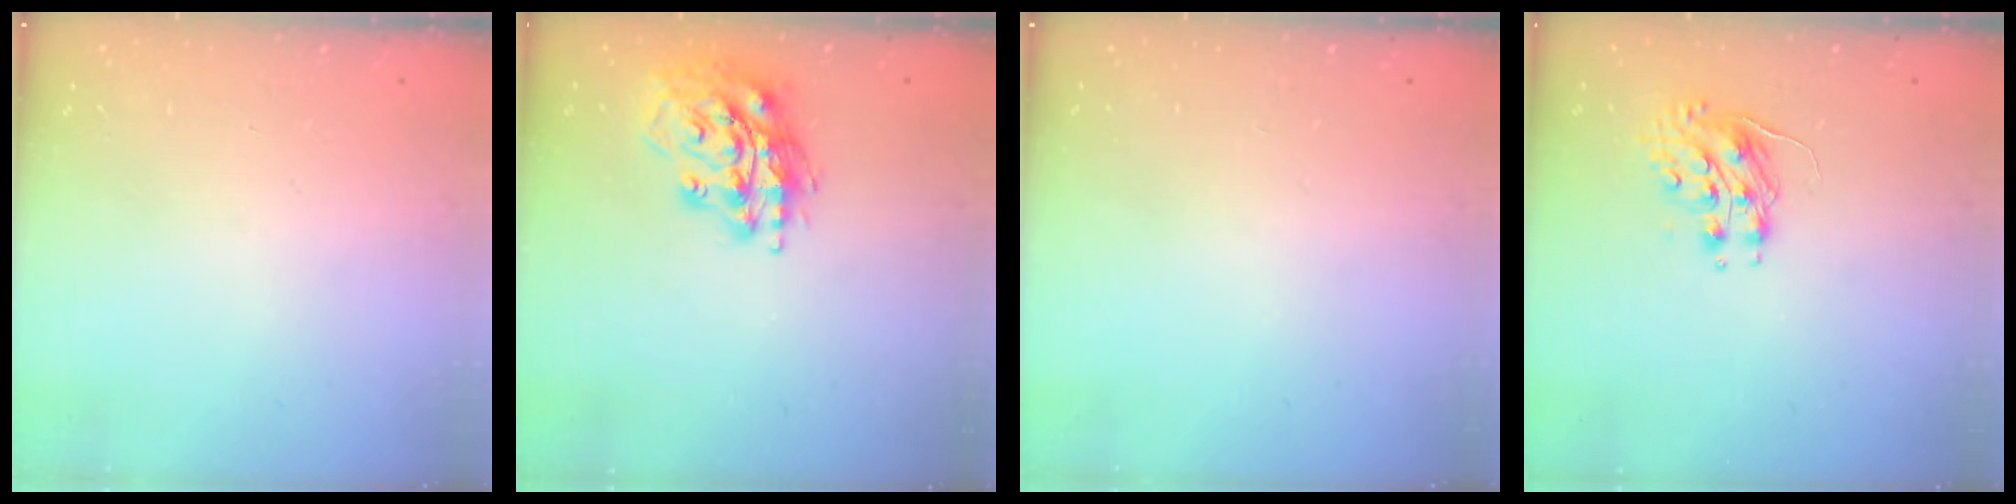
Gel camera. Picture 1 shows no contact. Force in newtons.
{"total": 16.9, "press": 16.7, "slide": 2.3}
{"total": 0.0}
{"total": 8.5, "press": 8.4, "slide": 0.6}